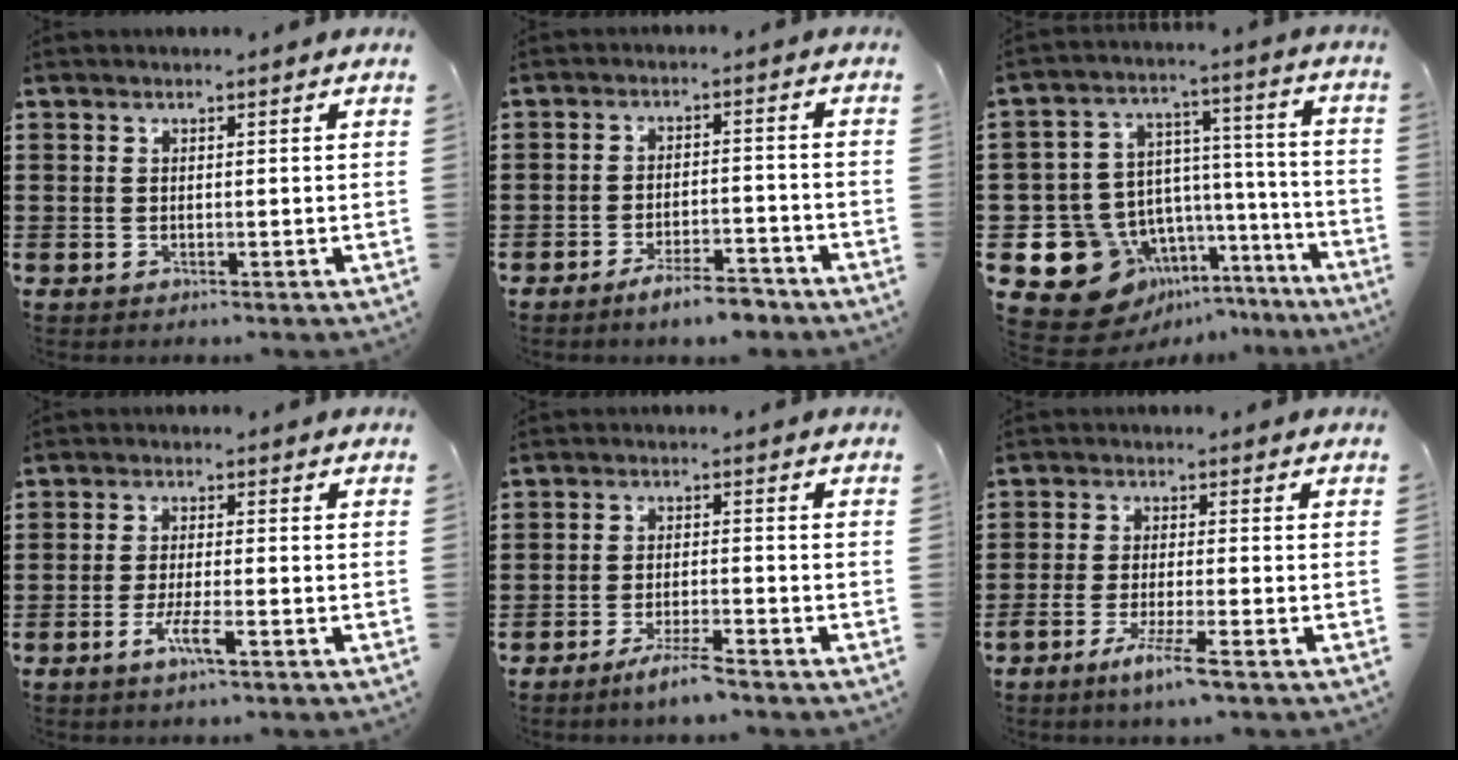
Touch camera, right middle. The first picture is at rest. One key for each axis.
{"total": 5.3, "fx": -4.5, "fy": 0.6, "fz": 2.8, "tx": -0.050, "ty": 0.000, "tz": -0.083}
{"total": 12.4, "fx": -9.4, "fy": 7.9, "fz": 1.7, "tx": -0.069, "ty": 0.010, "tz": -0.167}
{"total": 4.2, "fx": -2.1, "fy": 0.6, "fz": 3.6, "tx": -0.077, "ty": -0.008, "tz": -0.042}
{"total": 4.0, "fx": -3.2, "fy": 0.1, "fz": 2.5, "tx": -0.047, "ty": -0.002, "tz": -0.057}
{"total": 4.8, "fx": -3.2, "fy": -0.2, "fz": 3.6, "tx": -0.072, "ty": -0.013, "tz": -0.058}